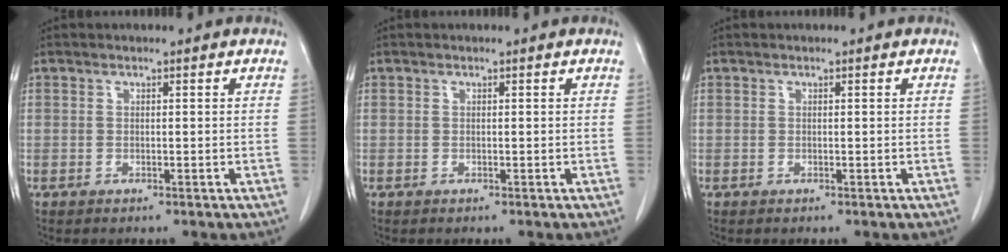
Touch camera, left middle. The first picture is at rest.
{"total": 0.0}
{"total": 0.0}